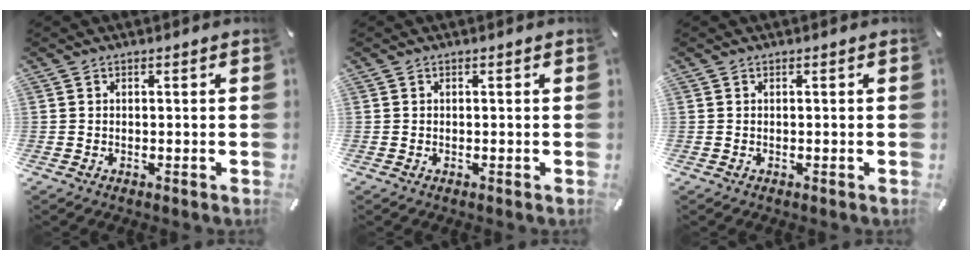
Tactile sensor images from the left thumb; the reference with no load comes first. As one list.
[{"total": 0.0}, {"total": 0.0}]